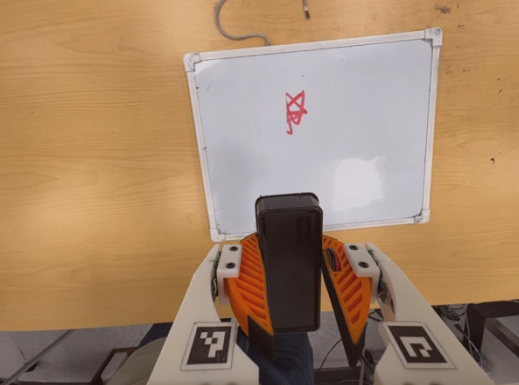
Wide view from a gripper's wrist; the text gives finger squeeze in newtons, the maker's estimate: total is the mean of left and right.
{"total": 10.2, "left": 10.2, "right": 10.1}